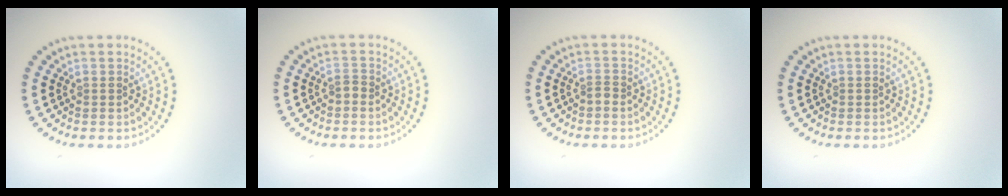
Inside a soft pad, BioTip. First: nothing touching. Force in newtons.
{"total": 0.9, "press": 0.6, "slide": 0.7}
{"total": 0.9, "press": 0.6, "slide": 0.6}
{"total": 0.0}